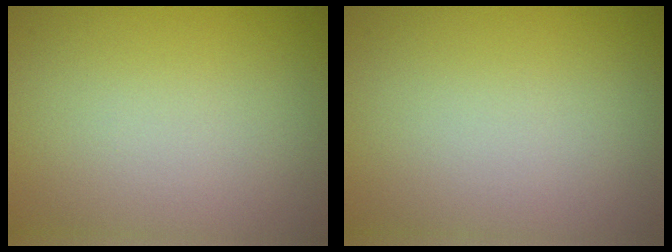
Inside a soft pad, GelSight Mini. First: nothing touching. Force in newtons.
{"total": 0.0}